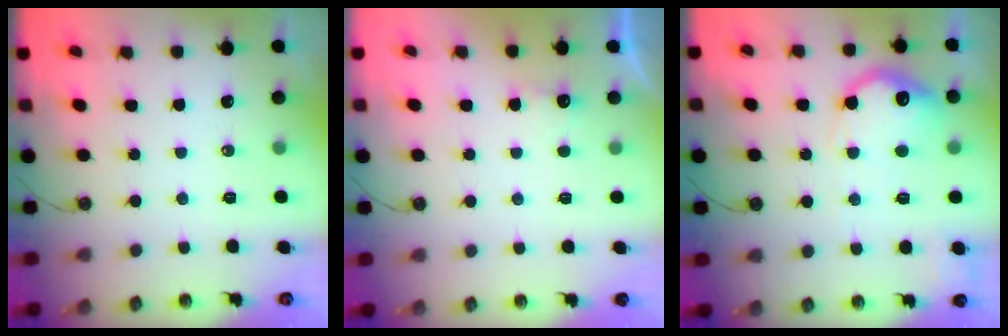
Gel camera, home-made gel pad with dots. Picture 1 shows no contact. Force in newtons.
{"total": 2.6, "press": 2.4, "slide": 0.9}
{"total": 16.4, "press": 16.4, "slide": 1.1}